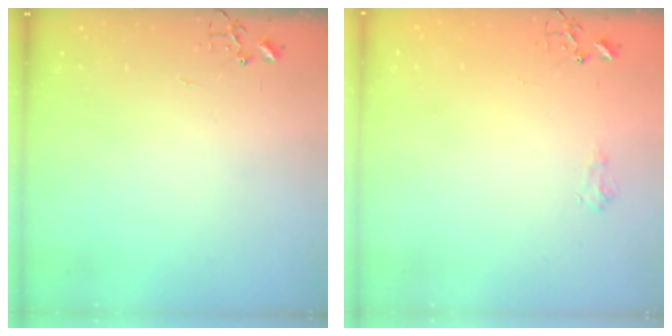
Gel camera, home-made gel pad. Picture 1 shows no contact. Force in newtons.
{"total": 5.8, "press": 5.7, "slide": 0.8}